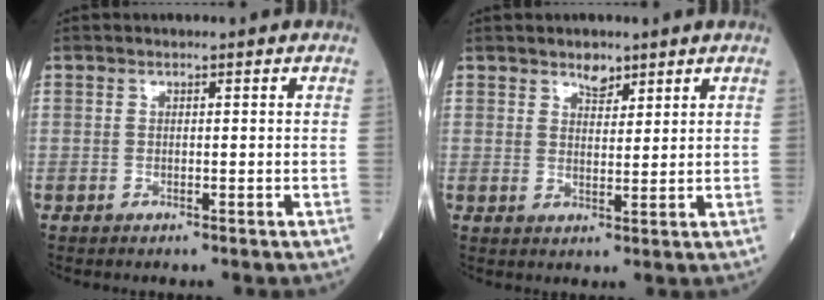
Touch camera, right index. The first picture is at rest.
{"total": 2.7, "force": [2.1, 1.3, 1.1], "torque": [-0.019, -0.003, 0.035]}